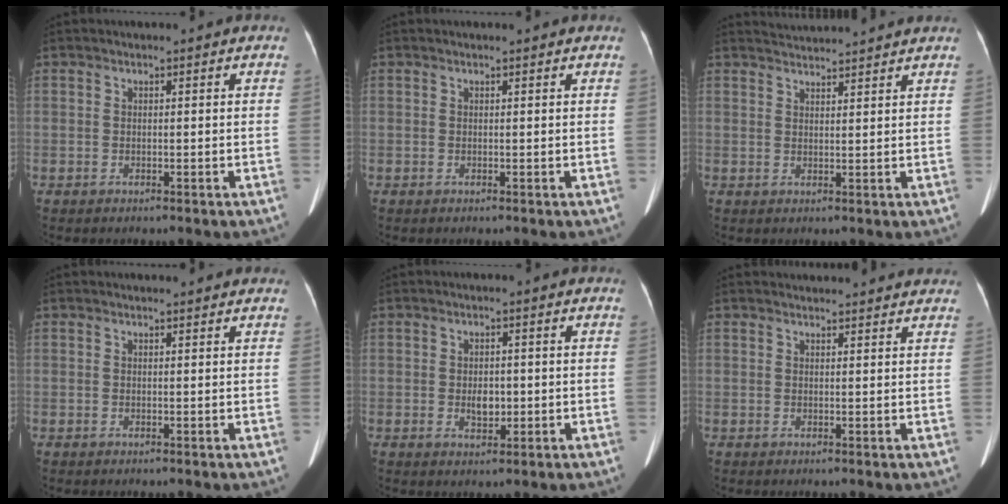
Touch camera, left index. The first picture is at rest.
{"total": 0.7, "force": [0.7, 0.0, 0.2], "torque": [-0.008, 0.002, 0.007]}
{"total": 5.9, "force": [5.8, -0.5, 0.9], "torque": [-0.019, 0.026, 0.079]}
{"total": 2.0, "force": [2.0, 0.2, 0.4], "torque": [-0.011, 0.004, 0.020]}
{"total": 2.7, "force": [-0.3, 1.7, 2.1], "torque": [-0.036, -0.003, 0.000]}
{"total": 8.4, "force": [8.1, 1.3, 1.8], "torque": [-0.011, 0.021, 0.078]}